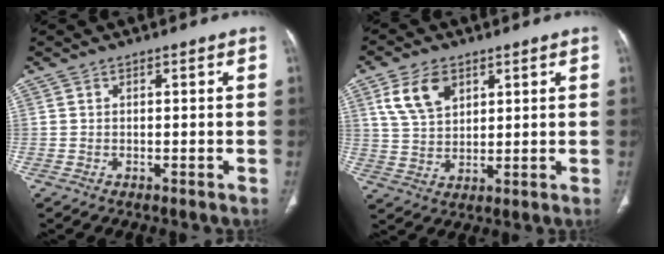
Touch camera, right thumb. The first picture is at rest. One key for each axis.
{"total": 8.7, "fx": 4.1, "fy": 5.5, "fz": 5.4, "tx": -0.088, "ty": -0.012, "tz": 0.085}